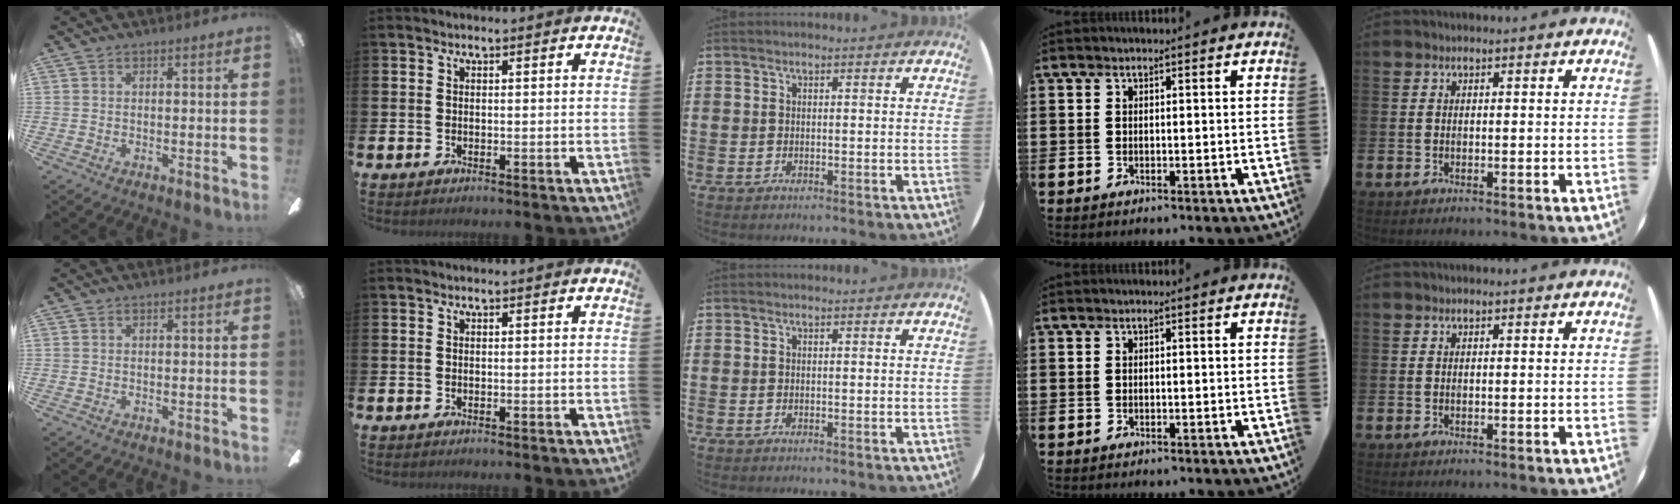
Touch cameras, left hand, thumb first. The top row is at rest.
{}